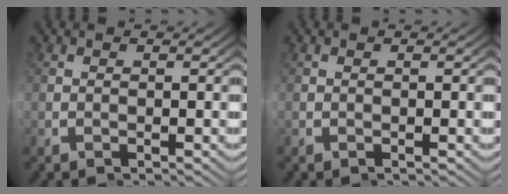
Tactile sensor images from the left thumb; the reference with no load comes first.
{"total": 0.0}